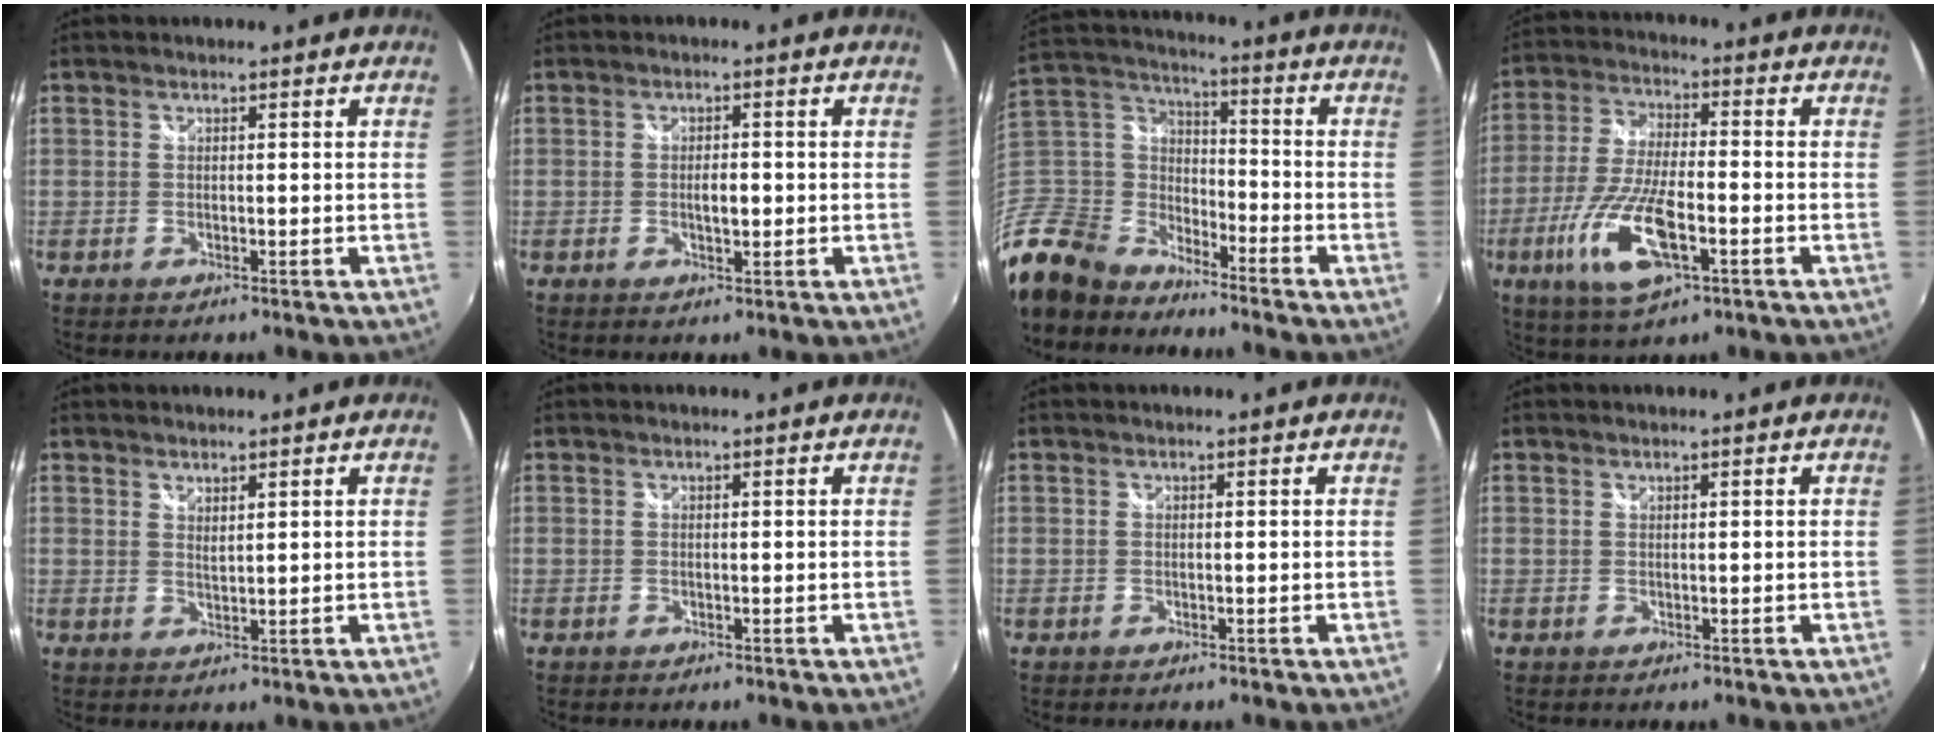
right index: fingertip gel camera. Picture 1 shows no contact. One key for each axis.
{"total": 3.7, "fx": -0.5, "fy": 1.2, "fz": 3.5, "tx": -0.059, "ty": -0.003, "tz": -0.007}
{"total": 16.8, "fx": -12.9, "fy": 9.5, "fz": 5.1, "tx": -0.165, "ty": 0.020, "tz": -0.257}
{"total": 14.1, "fx": -5.3, "fy": 4.5, "fz": 12.2, "tx": -0.261, "ty": -0.018, "tz": -0.101}
{"total": 1.9, "fx": 1.6, "fy": 0.4, "fz": 1.0, "tx": -0.015, "ty": -0.002, "tz": 0.027}
{"total": 0.0}
{"total": 0.0}
{"total": 0.0}